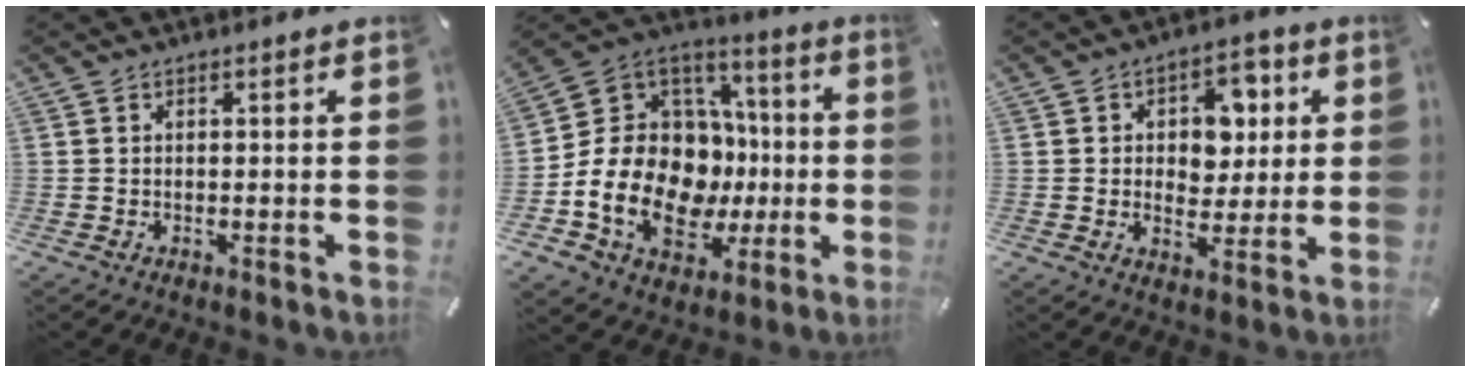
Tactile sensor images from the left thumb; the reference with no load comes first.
{"total": 20.0, "force": [-4.5, 15.2, 12.1], "torque": [-0.256, -0.010, -0.060]}
{"total": 9.4, "force": [2.1, 7.5, 5.3], "torque": [-0.062, -0.002, 0.033]}